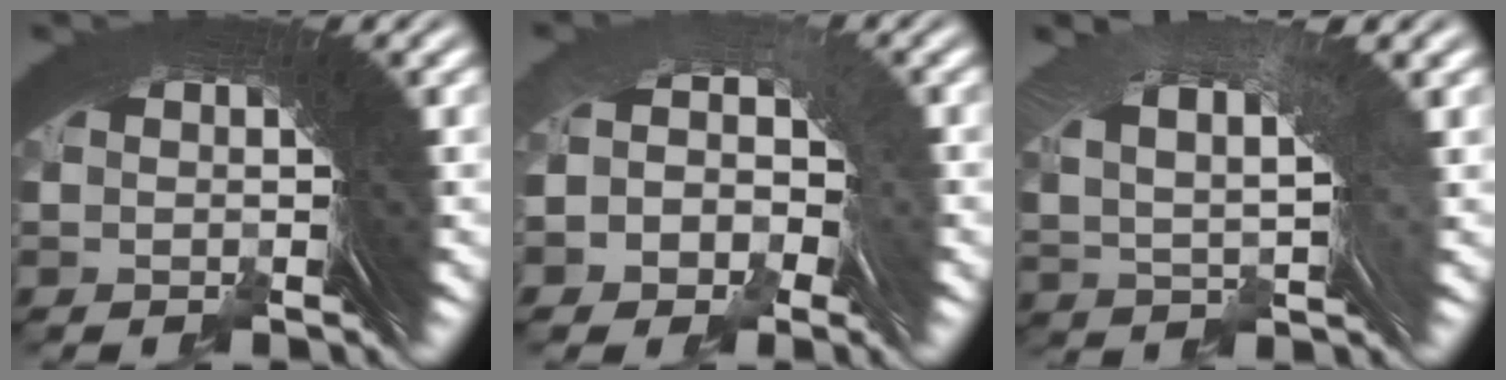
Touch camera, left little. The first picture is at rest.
{"total": 5.8, "force": [-0.7, 4.8, 3.2], "torque": [-0.068, 0.001, -0.022]}
{"total": 5.3, "force": [2.2, 2.5, 4.2], "torque": [-0.067, 0.017, 0.032]}